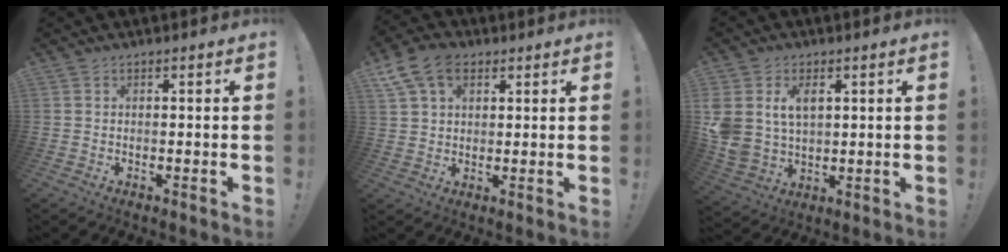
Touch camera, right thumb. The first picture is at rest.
{"total": 11.3, "force": [5.3, 7.6, 6.4], "torque": [-0.102, -0.012, 0.105]}
{"total": 9.7, "force": [3.8, 7.1, 5.4], "torque": [-0.103, -0.016, 0.074]}